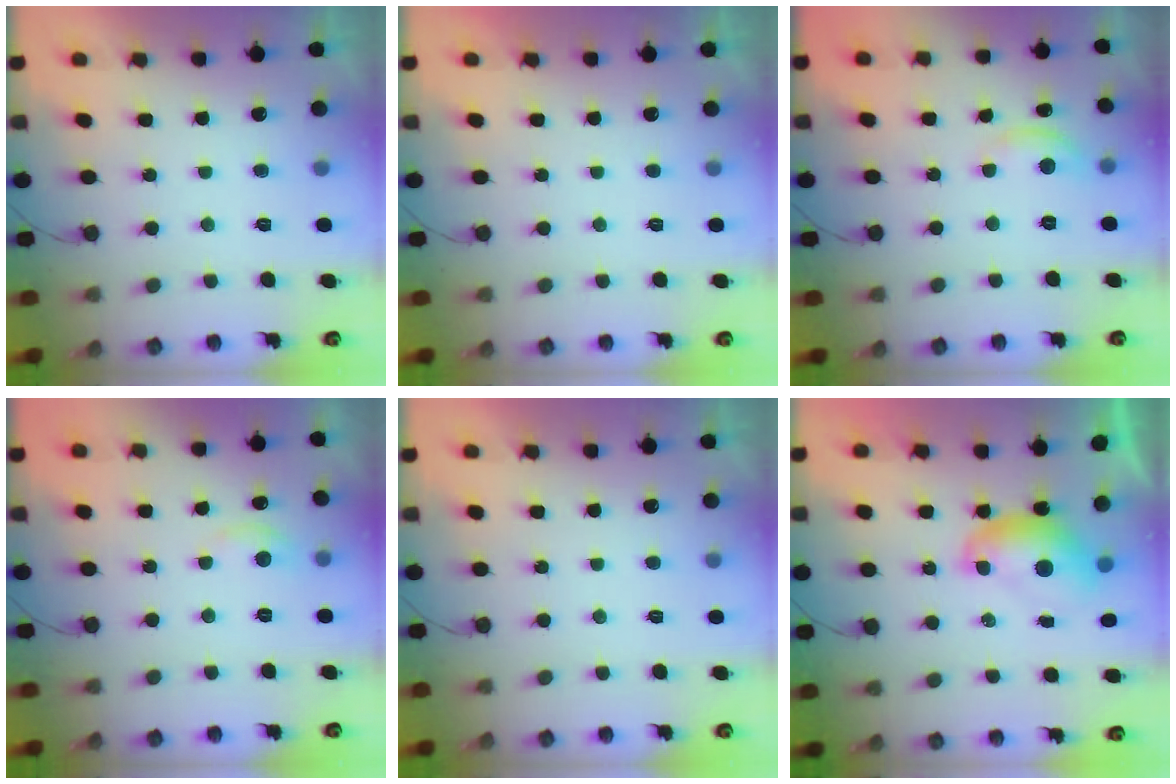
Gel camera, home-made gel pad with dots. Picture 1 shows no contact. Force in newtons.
{"total": 0.0}
{"total": 5.5, "press": 5.5, "slide": 0.2}
{"total": 3.6, "press": 3.6, "slide": 0.5}
{"total": 0.0}
{"total": 7.6, "press": 7.6, "slide": 0.3}